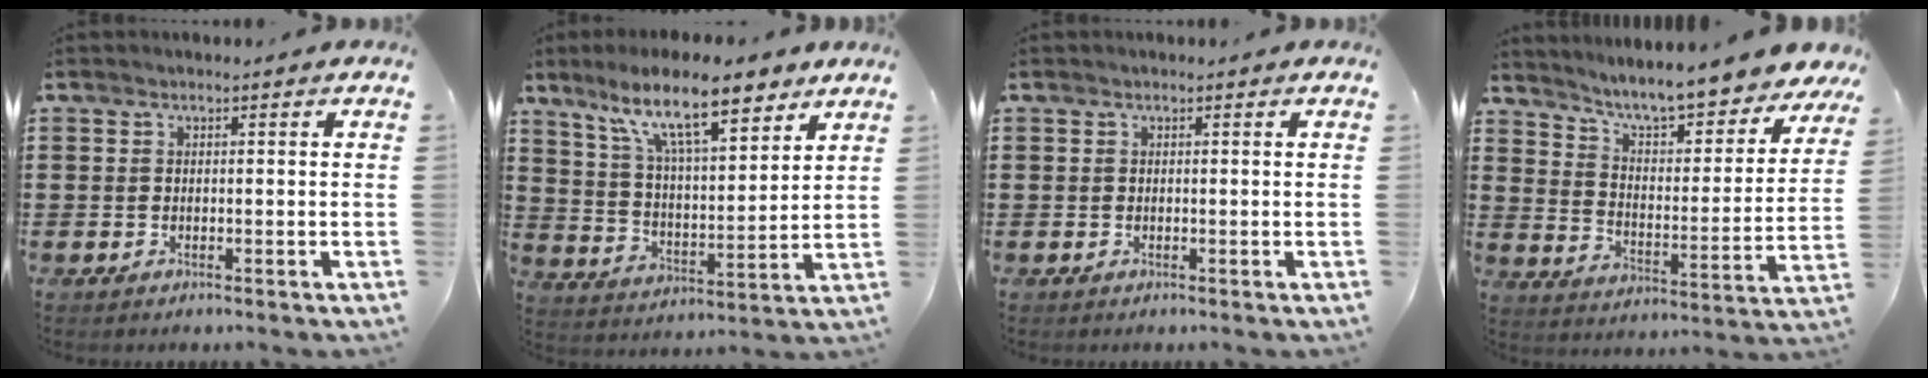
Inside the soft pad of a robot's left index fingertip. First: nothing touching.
{"total": 13.6, "force": [9.8, 3.2, 8.9], "torque": [-0.187, -0.025, 0.171]}
{"total": 0.0}
{"total": 7.5, "force": [6.9, -0.1, 2.7], "torque": [-0.081, -0.052, 0.115]}